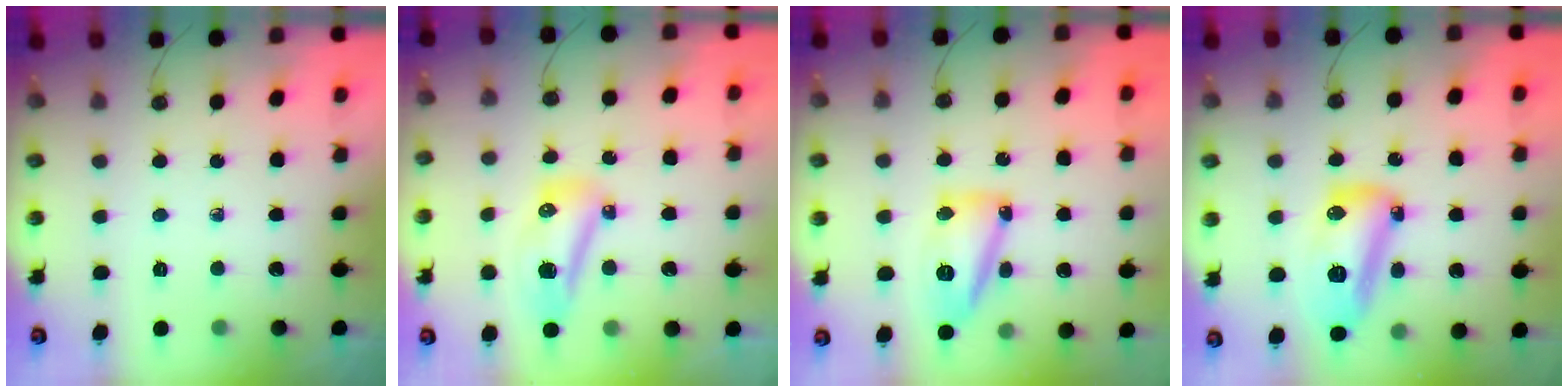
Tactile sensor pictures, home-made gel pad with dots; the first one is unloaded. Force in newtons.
{"total": 9.6, "press": 9.5, "slide": 1.2}
{"total": 14.1, "press": 14.1, "slide": 1.1}
{"total": 13.8, "press": 13.7, "slide": 1.4}